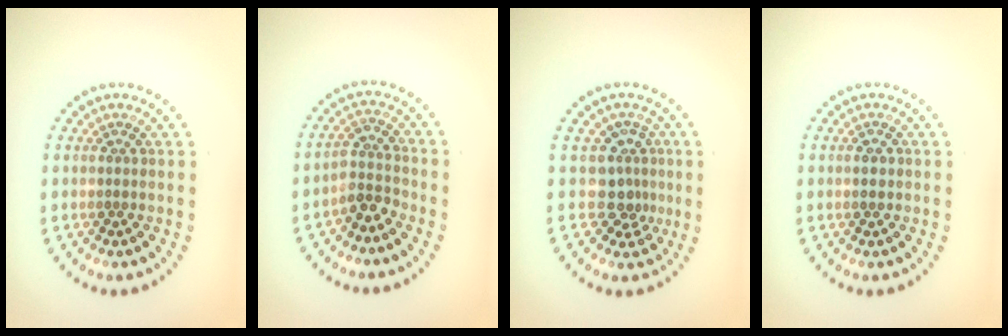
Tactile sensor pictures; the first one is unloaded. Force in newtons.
{"total": 2.4, "press": 1.9, "slide": 1.5}
{"total": 2.8, "press": 2.1, "slide": 1.9}
{"total": 1.4, "press": 1.4, "slide": 0.1}